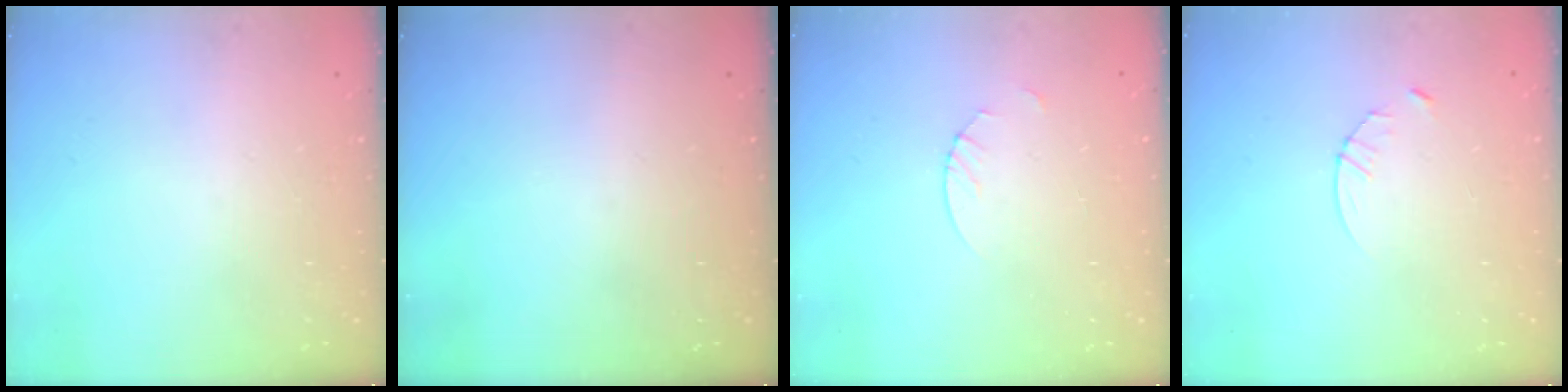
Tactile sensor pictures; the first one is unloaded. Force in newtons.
{"total": 0.0}
{"total": 1.9, "press": 1.9, "slide": 0.2}
{"total": 3.3, "press": 3.2, "slide": 0.4}